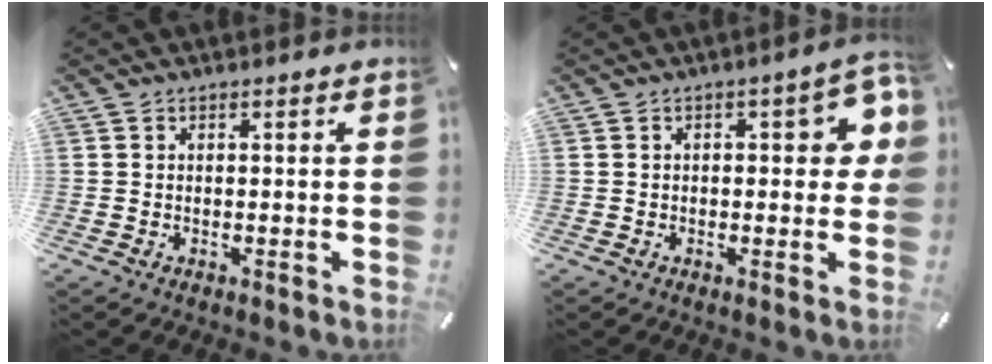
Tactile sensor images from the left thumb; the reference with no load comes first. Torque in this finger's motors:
{"motor_torque": [0.11, -0.09, -0.06, -0.10, 0.02]}